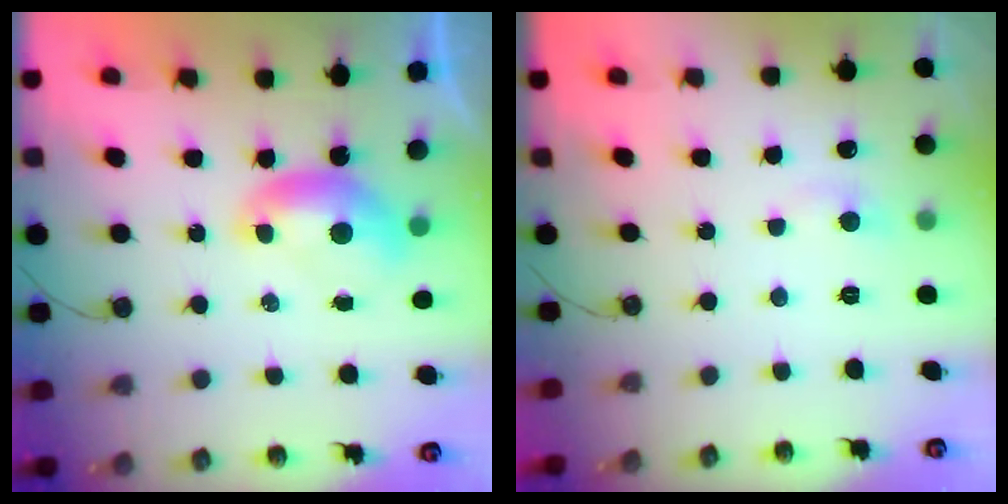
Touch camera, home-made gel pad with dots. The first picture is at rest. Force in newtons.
{"total": 0.6, "press": 0.1, "slide": 0.6}